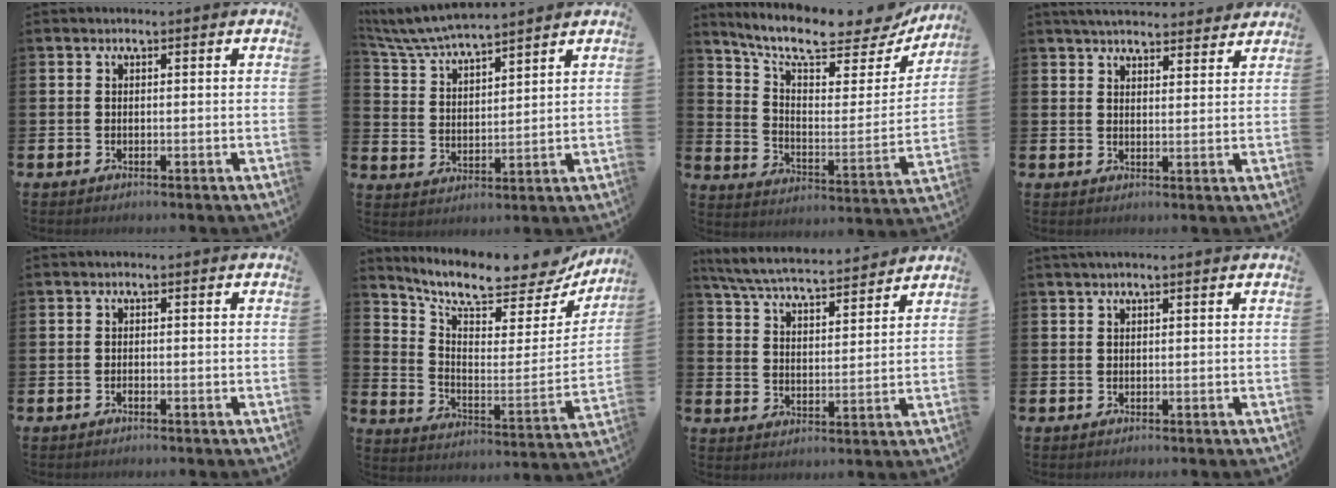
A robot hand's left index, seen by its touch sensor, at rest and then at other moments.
{"total": 6.1, "force": [6.0, 0.4, 1.1], "torque": [-0.052, -0.035, 0.106]}
{"total": 10.4, "force": [9.3, 2.4, 4.1], "torque": [-0.102, -0.069, 0.156]}
{"total": 4.4, "force": [4.3, 0.7, 0.7], "torque": [-0.024, -0.020, 0.077]}
{"total": 0.5, "force": [-0.4, 0.1, 0.3], "torque": [-0.005, -0.003, -0.009]}
{"total": 9.0, "force": [8.1, 2.1, 3.2], "torque": [-0.083, -0.070, 0.134]}
{"total": 6.2, "force": [5.9, 0.5, 1.6], "torque": [-0.059, -0.042, 0.102]}
{"total": 1.0, "force": [0.7, -0.1, 0.6], "torque": [-0.010, 0.001, 0.013]}